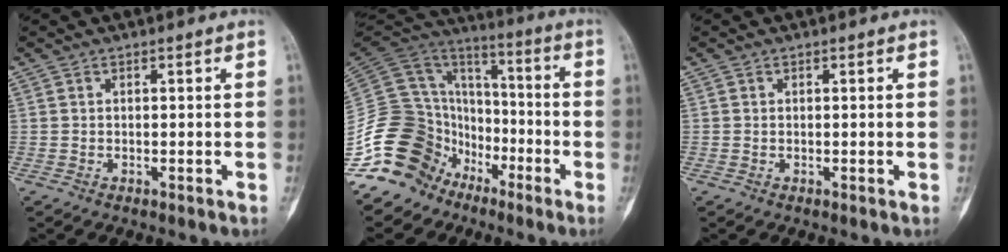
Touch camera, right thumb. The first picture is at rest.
{"total": 21.5, "force": [-11.2, 16.7, 7.5], "torque": [-0.131, 0.116, -0.193]}
{"total": 0.0}